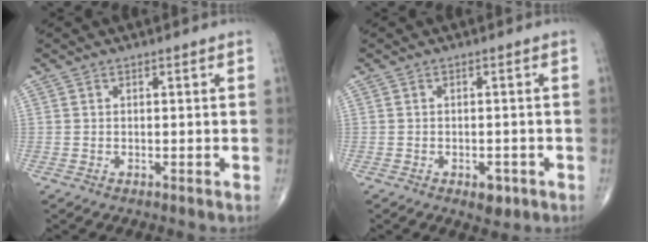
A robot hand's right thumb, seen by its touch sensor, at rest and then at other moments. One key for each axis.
{"total": 3.0, "fx": -1.4, "fy": 1.6, "fz": 2.0, "tx": -0.017, "ty": 0.003, "tz": -0.014}